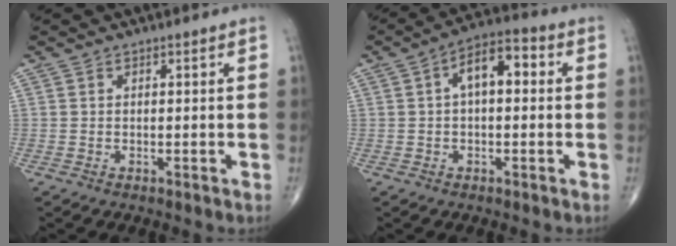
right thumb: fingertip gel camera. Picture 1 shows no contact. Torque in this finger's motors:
{"motor_torque": [0.77, 2.46, 1.24, 0.06, 0.11]}